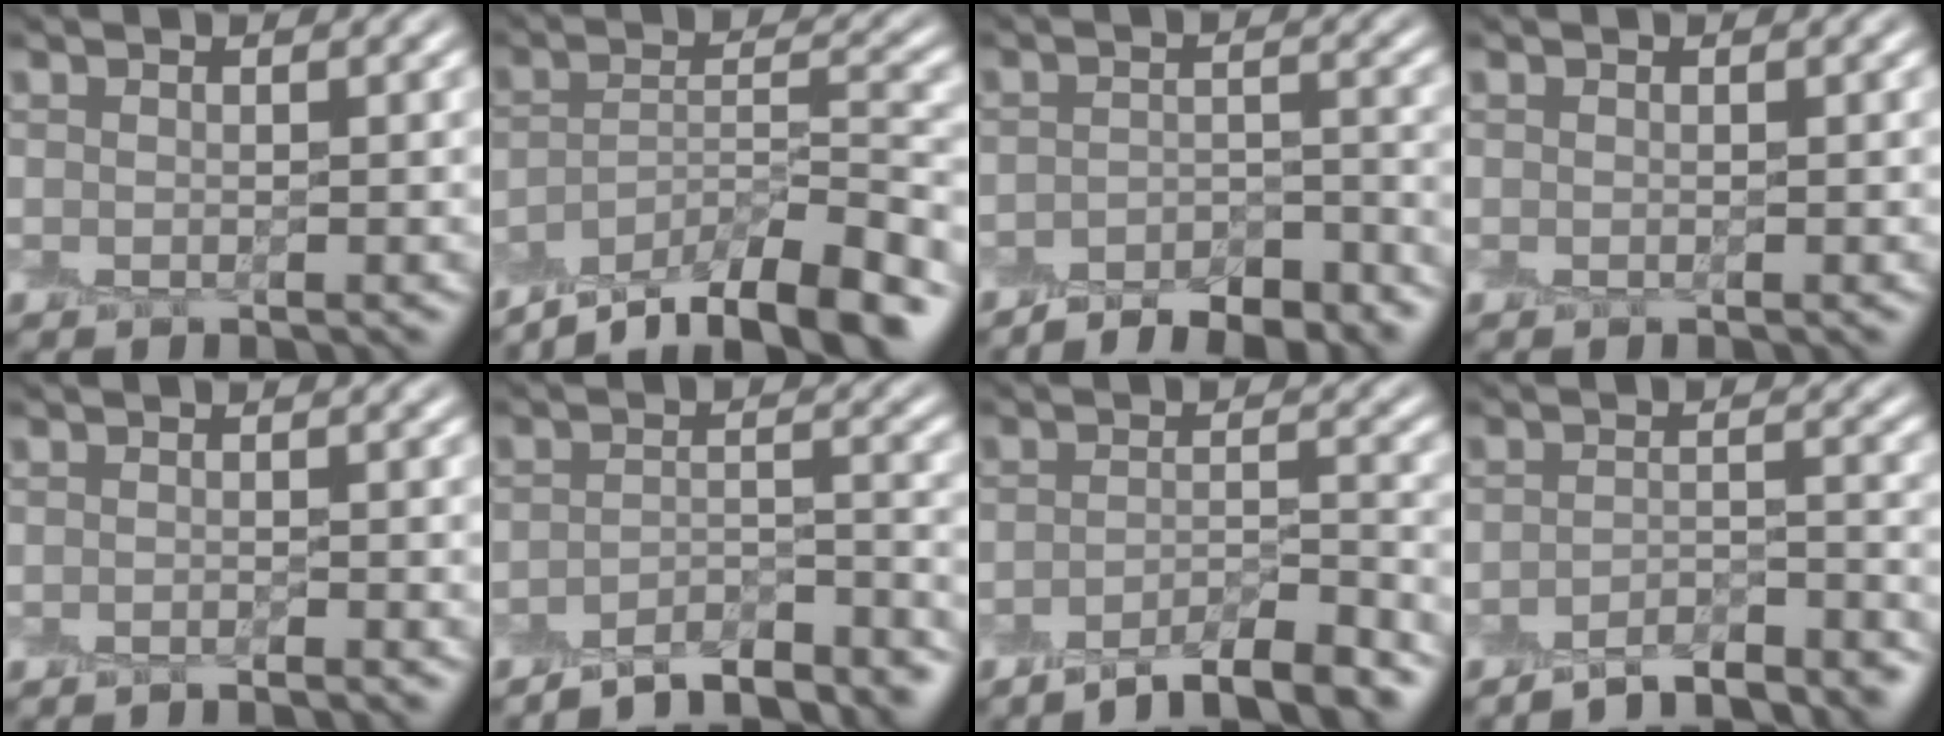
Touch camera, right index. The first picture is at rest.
{"total": 9.7, "force": [-7.6, 2.6, 5.4], "torque": [-0.084, 0.001, -0.133]}
{"total": 5.5, "force": [-4.8, 1.6, 2.2], "torque": [-0.030, 0.000, -0.070]}
{"total": 0.0}
{"total": 0.7, "force": [-0.7, -0.1, 0.1], "torque": [0.003, 0.001, -0.014]}
{"total": 6.1, "force": [-5.4, 1.4, 2.5], "torque": [-0.034, 0.002, -0.083]}
{"total": 6.2, "force": [-4.8, 1.4, 3.6], "torque": [-0.049, 0.004, -0.075]}
{"total": 5.0, "force": [-4.4, 1.1, 2.0], "torque": [-0.026, 0.005, -0.068]}